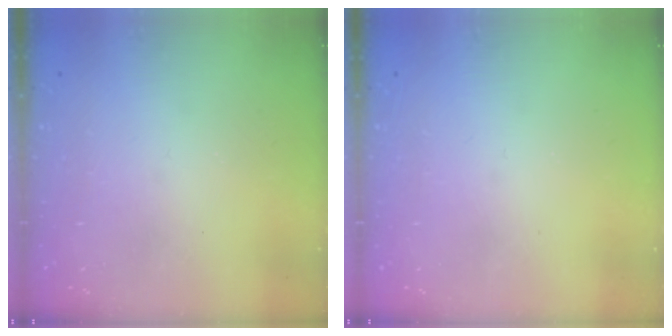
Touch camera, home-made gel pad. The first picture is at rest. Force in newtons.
{"total": 0.0}